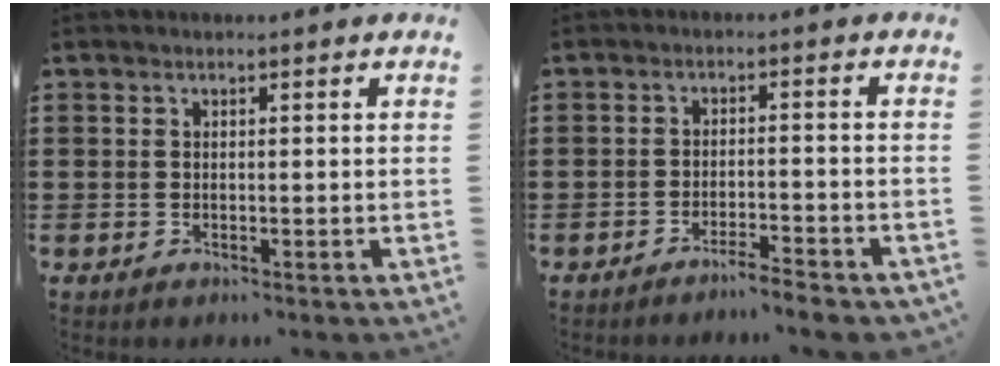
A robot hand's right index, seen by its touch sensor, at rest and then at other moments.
{"total": 3.1, "force": [-3.0, -0.2, 0.9], "torque": [-0.018, -0.001, -0.061]}